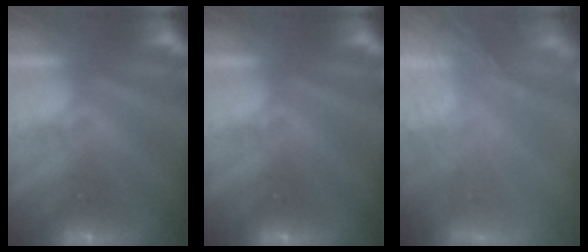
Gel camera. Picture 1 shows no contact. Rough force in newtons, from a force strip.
{"total": 0.0}
{"total": 7.3}